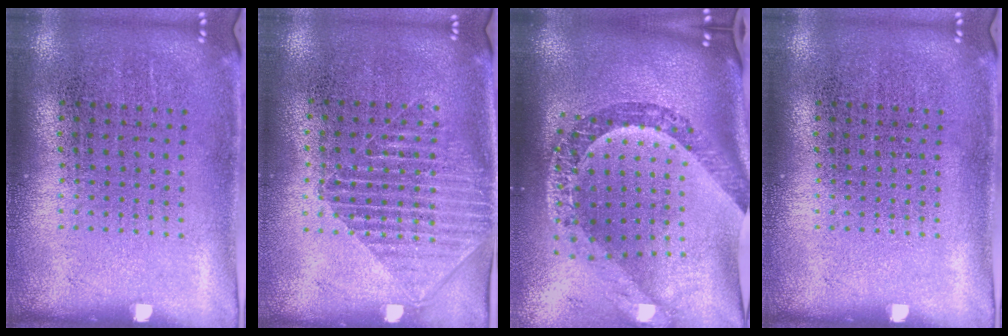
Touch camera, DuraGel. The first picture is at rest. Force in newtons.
{"total": 1.4, "press": 1.2, "slide": 0.8}
{"total": 3.5, "press": 2.4, "slide": 2.5}
{"total": 0.0}